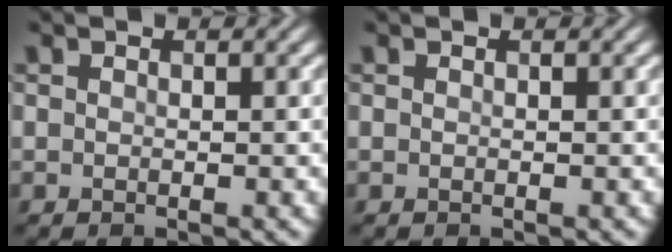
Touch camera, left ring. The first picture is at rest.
{"total": 0.0}